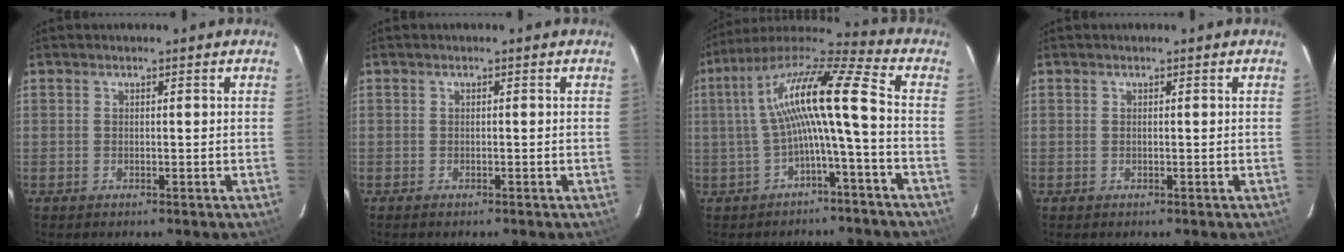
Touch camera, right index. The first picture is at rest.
{"total": 0.9, "force": [-0.8, 0.3, 0.3], "torque": [-0.008, -0.002, -0.014]}
{"total": 13.2, "force": [-1.4, 0.4, 13.1], "torque": [-0.256, 0.020, -0.027]}
{"total": 0.0}